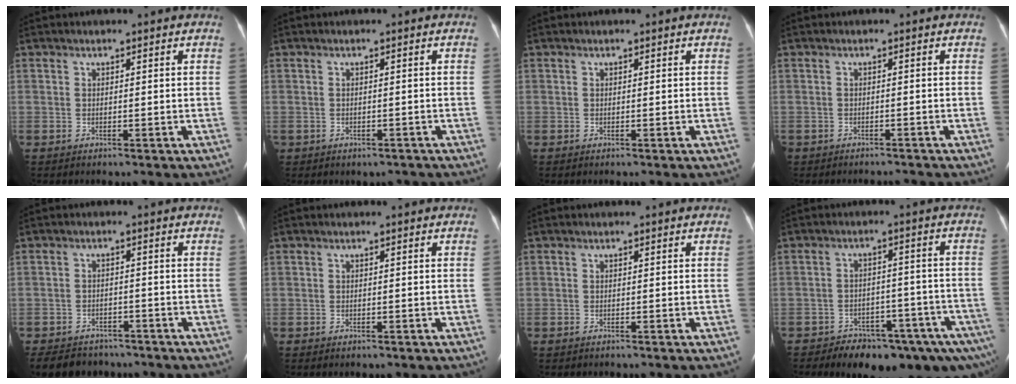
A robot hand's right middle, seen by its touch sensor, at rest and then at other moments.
{"total": 1.8, "force": [-1.3, 1.2, 0.3], "torque": [-0.008, 0.002, -0.015]}
{"total": 0.0}
{"total": 1.9, "force": [-1.8, 0.5, 0.0], "torque": [-0.002, -0.005, -0.025]}
{"total": 8.9, "force": [-7.5, 4.3, 2.1], "torque": [-0.038, -0.004, -0.102]}
{"total": 0.0}
{"total": 0.0}
{"total": 14.4, "force": [-10.6, 4.8, 8.5], "torque": [-0.055, 0.027, -0.137]}